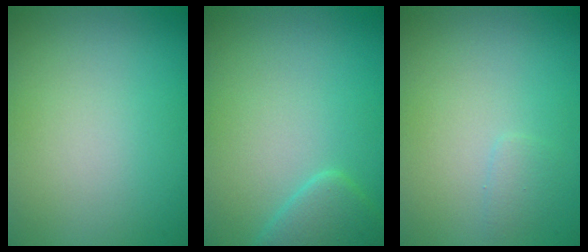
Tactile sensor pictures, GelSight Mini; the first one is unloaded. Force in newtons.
{"total": 2.7, "press": 2.7, "slide": 0.2}
{"total": 0.8, "press": 0.8, "slide": 0.0}